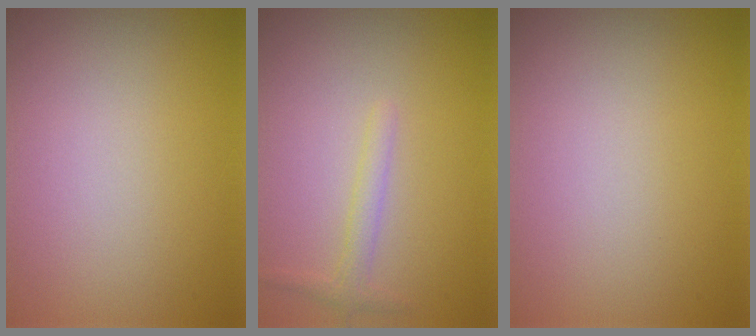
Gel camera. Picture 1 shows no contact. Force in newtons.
{"total": 1.4, "press": 1.4, "slide": 0.1}
{"total": 0.0}